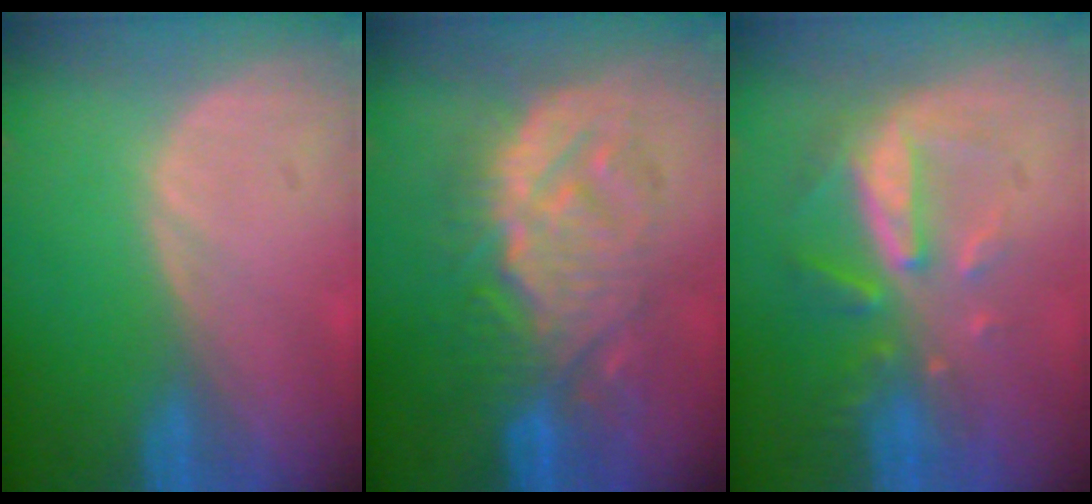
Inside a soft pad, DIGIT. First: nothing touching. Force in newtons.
{"total": 9.6, "press": 9.6, "slide": 0.4}
{"total": 8.0, "press": 7.2, "slide": 3.3}